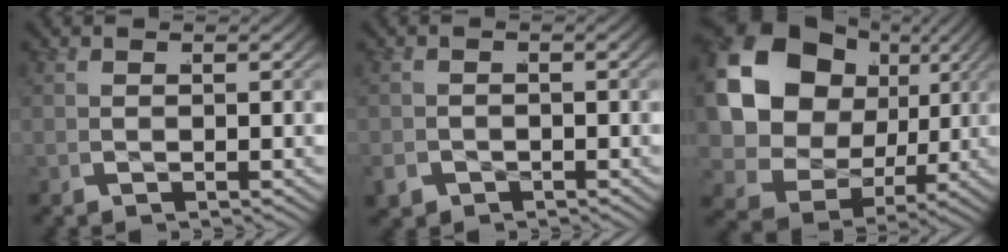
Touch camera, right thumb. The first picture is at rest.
{"total": 2.1, "force": [-1.6, 1.3, 0.2], "torque": [-0.009, -0.011, -0.021]}
{"total": 16.2, "force": [0.9, 12.3, 10.5], "torque": [-0.252, -0.036, 0.025]}